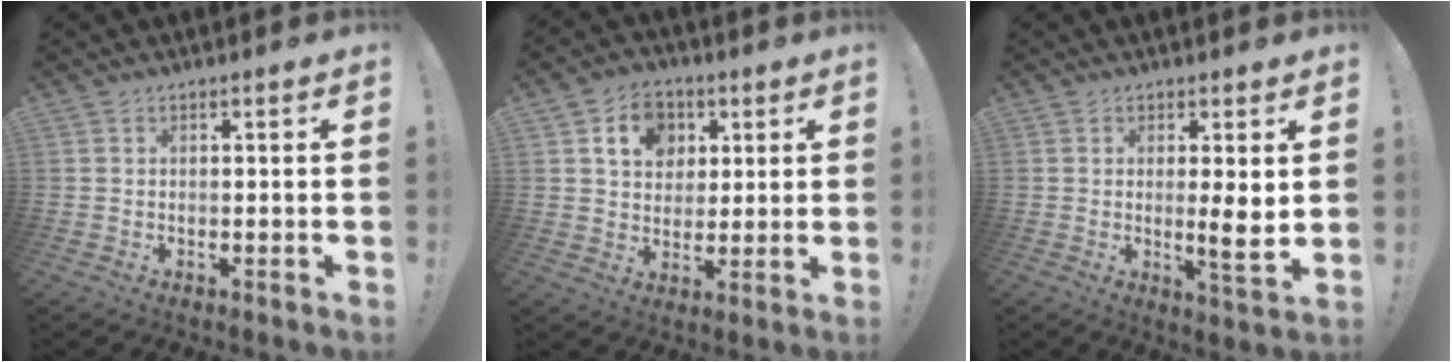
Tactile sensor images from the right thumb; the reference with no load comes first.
{"total": 11.6, "force": [4.6, 9.3, 5.1], "torque": [-0.069, -0.012, 0.088]}
{"total": 6.1, "force": [0.4, 0.4, 6.1], "torque": [-0.090, -0.016, 0.008]}